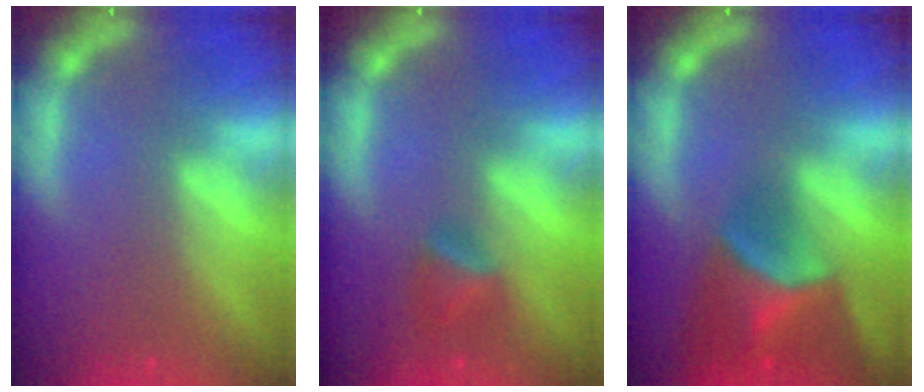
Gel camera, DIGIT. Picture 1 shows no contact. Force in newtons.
{"total": 2.4}
{"total": 7.4}